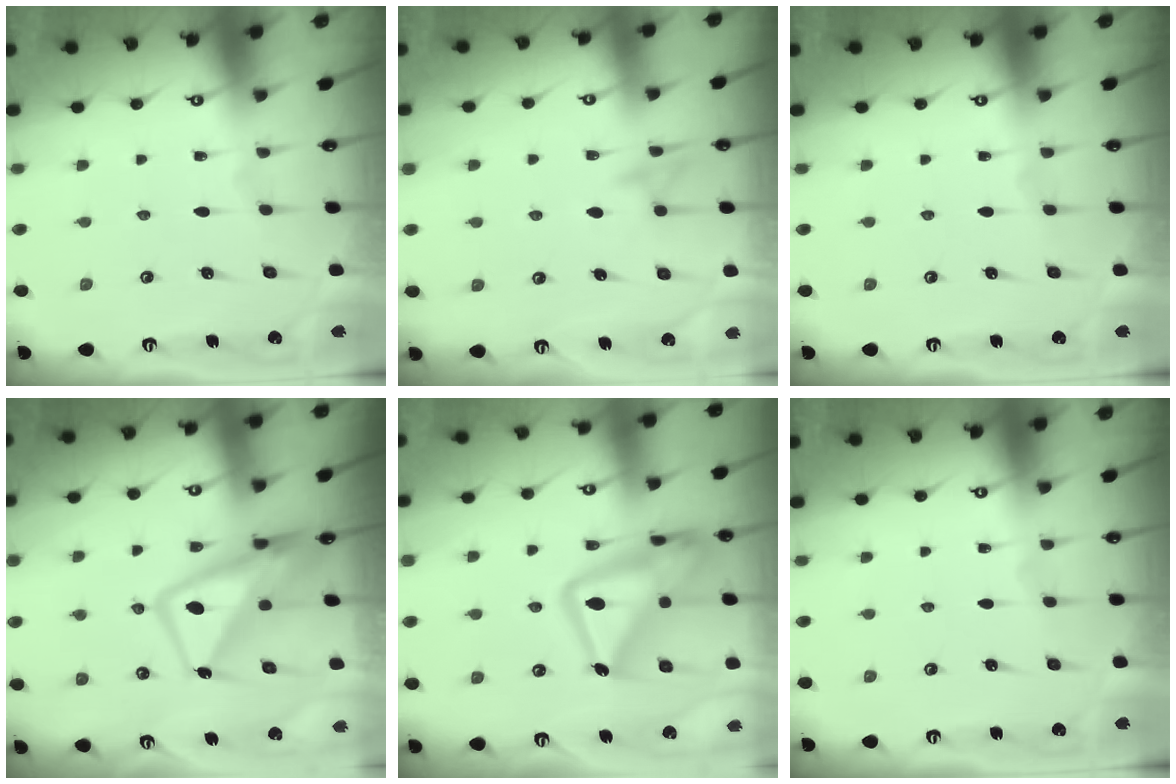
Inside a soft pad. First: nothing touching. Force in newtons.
{"total": 8.9, "press": 8.9, "slide": 0.8}
{"total": 0.0}
{"total": 12.0, "press": 11.9, "slide": 1.4}
{"total": 20.5, "press": 20.4, "slide": 1.5}
{"total": 0.0}